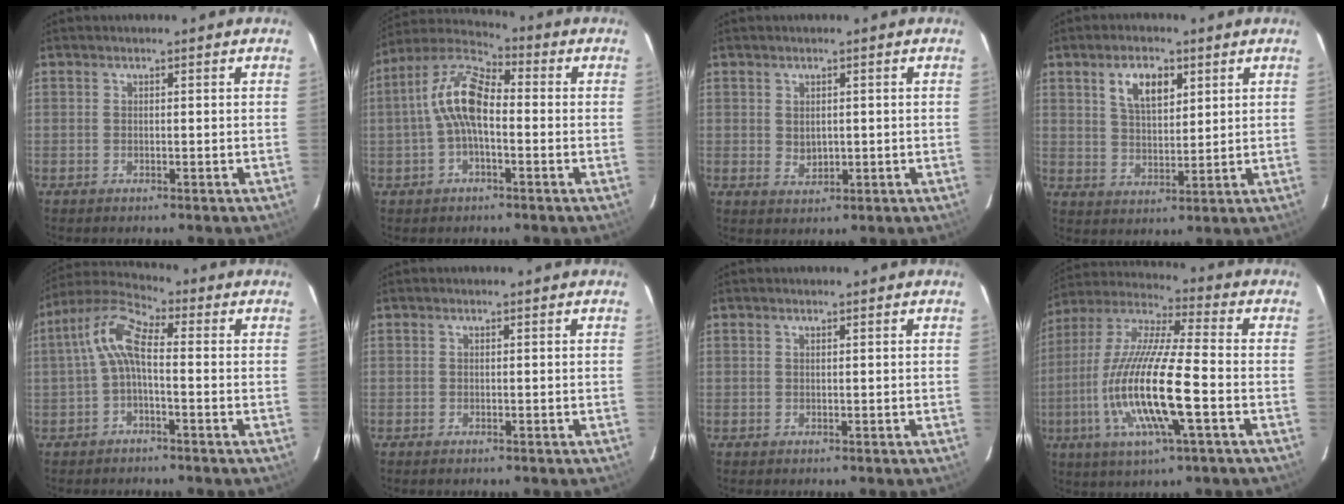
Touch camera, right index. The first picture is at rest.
{"total": 10.4, "force": [-0.8, 4.4, 9.4], "torque": [-0.198, 0.025, -0.020]}
{"total": 2.6, "force": [0.4, 2.1, 1.5], "torque": [-0.023, 0.000, 0.011]}
{"total": 7.3, "force": [3.6, 3.6, 5.3], "torque": [-0.095, 0.010, 0.068]}
{"total": 7.4, "force": [-0.6, 2.6, 6.9], "torque": [-0.156, 0.023, -0.018]}
{"total": 0.0}
{"total": 0.0}
{"total": 19.1, "force": [-5.0, 3.0, 18.2], "torque": [-0.366, -0.016, -0.100]}